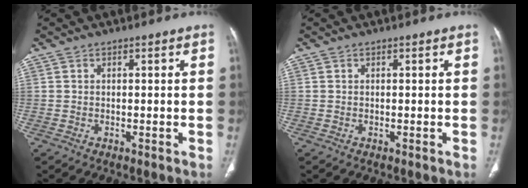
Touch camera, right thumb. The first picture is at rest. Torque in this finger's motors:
{"motor_torque": [0.03, 0.04, -0.01, -0.01, 0.01]}